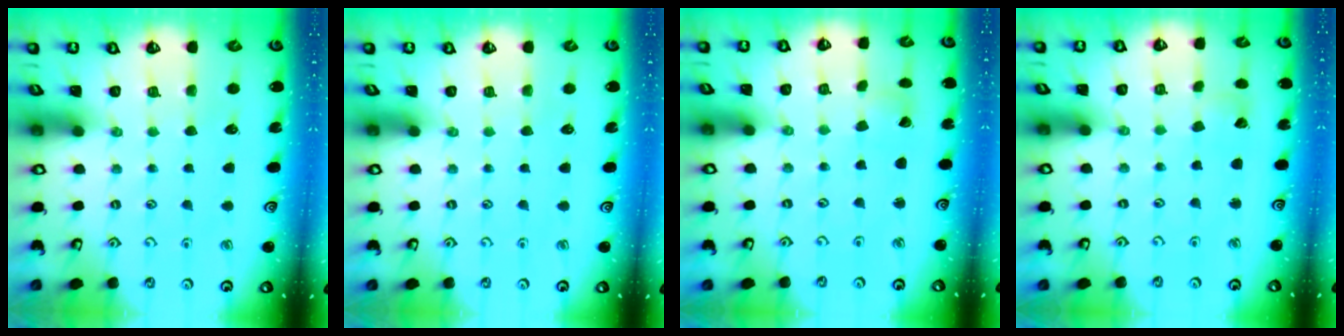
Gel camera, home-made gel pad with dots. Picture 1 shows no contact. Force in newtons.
{"total": 0.0}
{"total": 0.8, "press": 0.8, "slide": 0.0}
{"total": 2.1, "press": 2.1, "slide": 0.2}